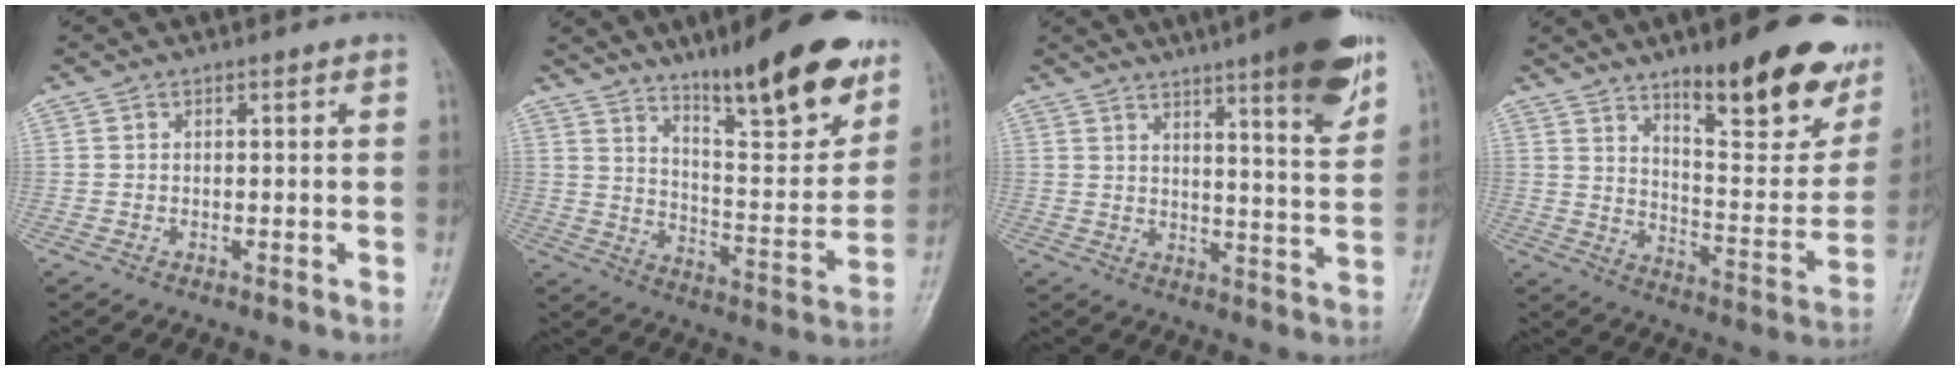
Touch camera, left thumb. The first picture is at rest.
{"total": 19.4, "force": [13.1, 4.1, 13.8], "torque": [-0.167, -0.071, 0.208]}
{"total": 15.2, "force": [9.3, 2.1, 11.9], "torque": [-0.148, -0.047, 0.128]}
{"total": 24.3, "force": [14.4, 7.7, 18.0], "torque": [-0.198, -0.064, 0.213]}